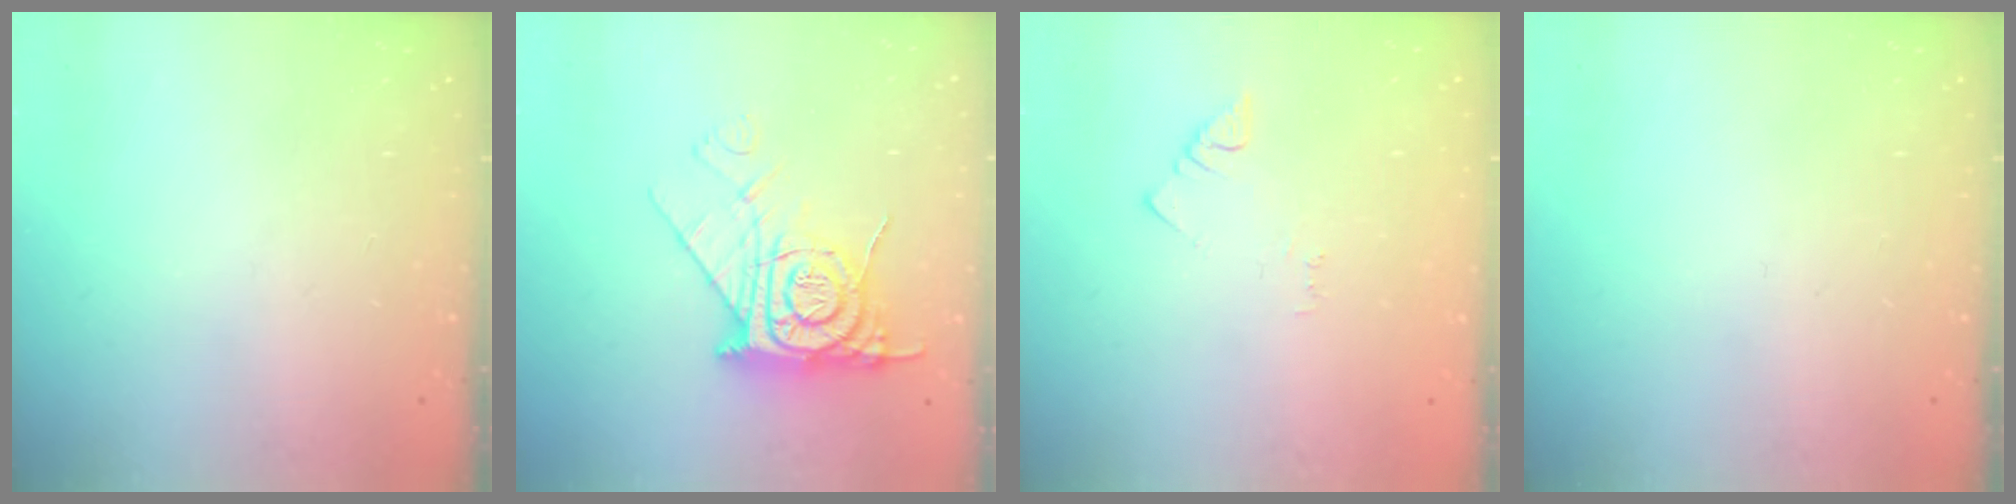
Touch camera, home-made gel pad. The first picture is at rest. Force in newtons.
{"total": 12.8, "press": 12.7, "slide": 1.2}
{"total": 1.5, "press": 1.5, "slide": 0.3}
{"total": 0.0}